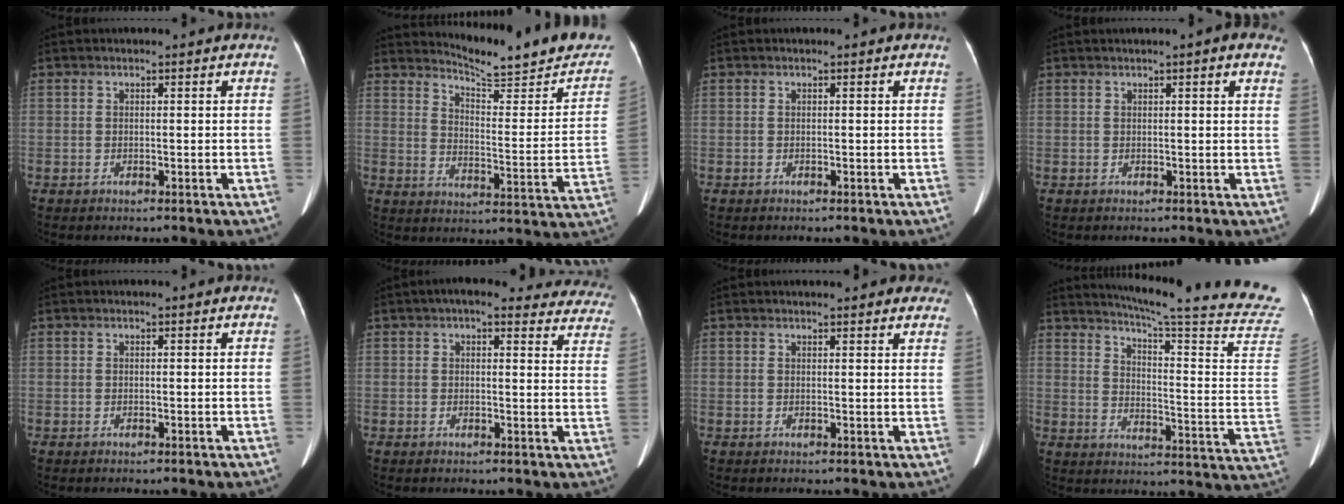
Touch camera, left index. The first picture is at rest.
{"total": 18.2, "force": [17.0, 1.7, 6.5], "torque": [-0.088, -0.079, 0.207]}
{"total": 0.0}
{"total": 3.4, "force": [2.0, 0.3, 2.7], "torque": [-0.025, 0.013, 0.020]}
{"total": 0.0}
{"total": 18.6, "force": [16.7, 5.2, 6.3], "torque": [-0.045, 0.003, 0.167]}
{"total": 10.2, "force": [9.1, 2.3, 3.9], "torque": [-0.027, 0.011, 0.089]}
{"total": 25.7, "force": [23.0, -2.5, 11.3], "torque": [-0.171, -0.147, 0.278]}